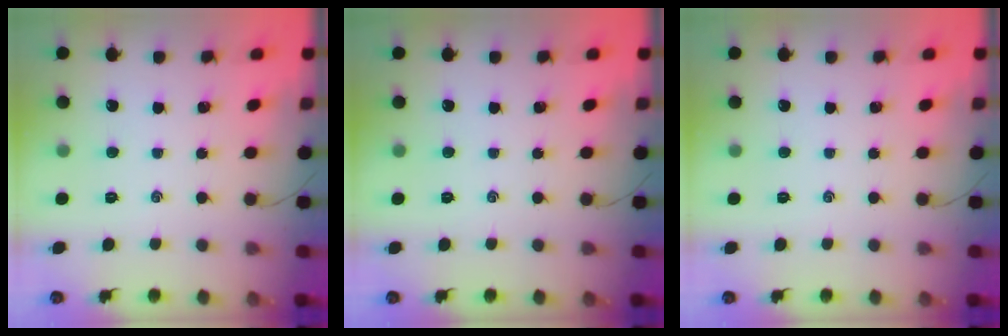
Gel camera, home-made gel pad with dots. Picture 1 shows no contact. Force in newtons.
{"total": 0.0}
{"total": 0.0}